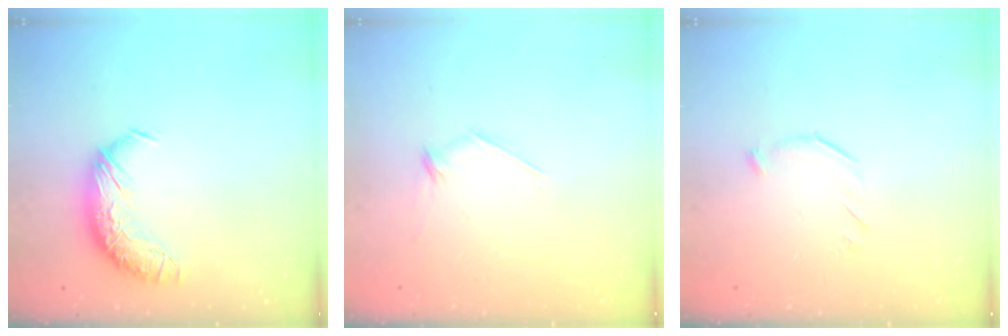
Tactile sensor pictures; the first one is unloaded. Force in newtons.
{"total": 7.1, "press": 7.0, "slide": 0.8}
{"total": 6.5, "press": 6.4, "slide": 0.7}